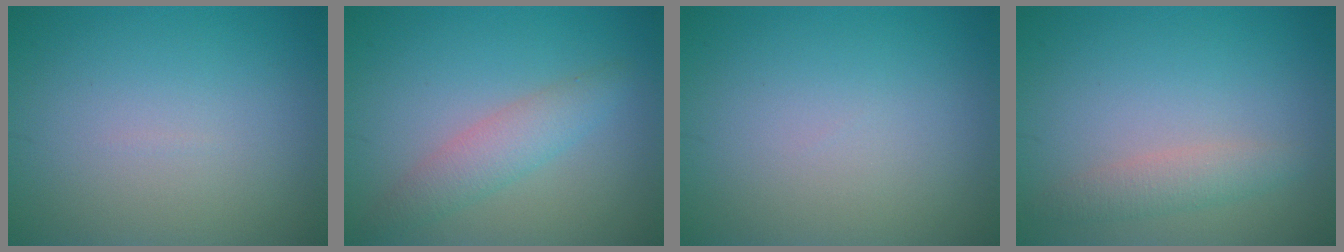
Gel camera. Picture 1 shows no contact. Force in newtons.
{"total": 2.9, "press": 2.9, "slide": 0.1}
{"total": 0.0}
{"total": 2.0, "press": 2.0, "slide": 0.1}